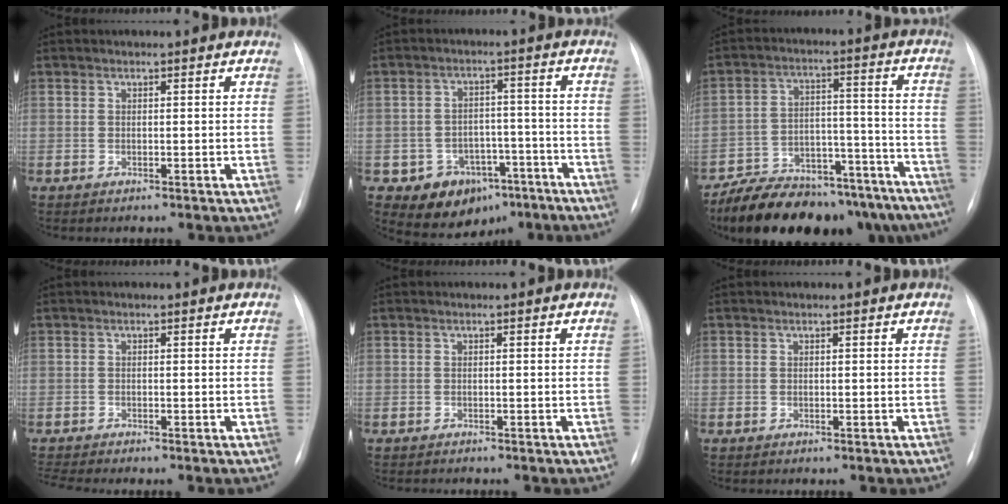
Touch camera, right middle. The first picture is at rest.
{"total": 8.8, "force": [-4.9, 6.8, 2.6], "torque": [-0.031, 0.027, -0.061]}
{"total": 23.0, "force": [-19.8, 8.0, 8.6], "torque": [-0.110, 0.022, -0.281]}
{"total": 2.0, "force": [-1.8, -0.7, 0.4], "torque": [-0.016, -0.013, -0.035]}
{"total": 1.3, "force": [-1.2, 0.2, 0.5], "torque": [-0.010, -0.006, -0.013]}
{"total": 0.0}